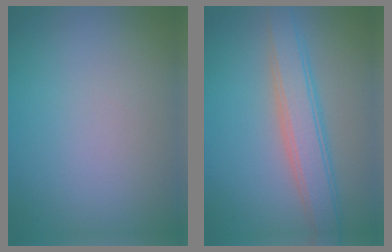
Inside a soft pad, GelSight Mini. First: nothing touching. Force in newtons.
{"total": 4.7, "press": 4.7, "slide": 0.2}